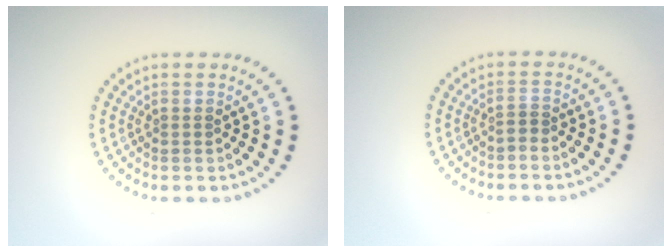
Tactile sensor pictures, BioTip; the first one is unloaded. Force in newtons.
{"total": 0.7, "press": 0.3, "slide": 0.6}